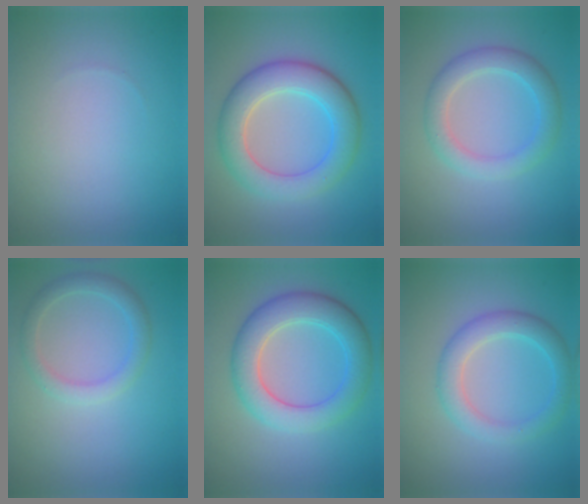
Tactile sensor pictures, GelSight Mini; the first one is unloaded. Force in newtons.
{"total": 6.4, "press": 6.4, "slide": 0.2}
{"total": 3.6, "press": 3.6, "slide": 0.0}
{"total": 2.3, "press": 2.3, "slide": 0.1}
{"total": 5.8, "press": 5.8, "slide": 0.3}
{"total": 3.5, "press": 3.5, "slide": 0.1}